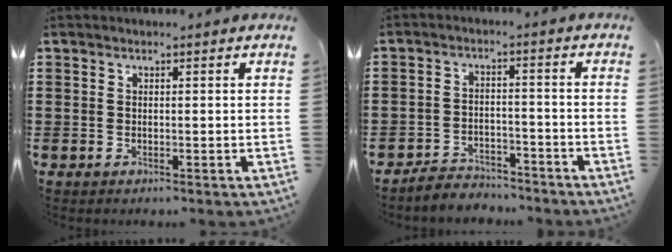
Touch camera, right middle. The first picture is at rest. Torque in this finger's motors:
{"motor_torque": [0.43, -0.33, 0.00, 0.01]}